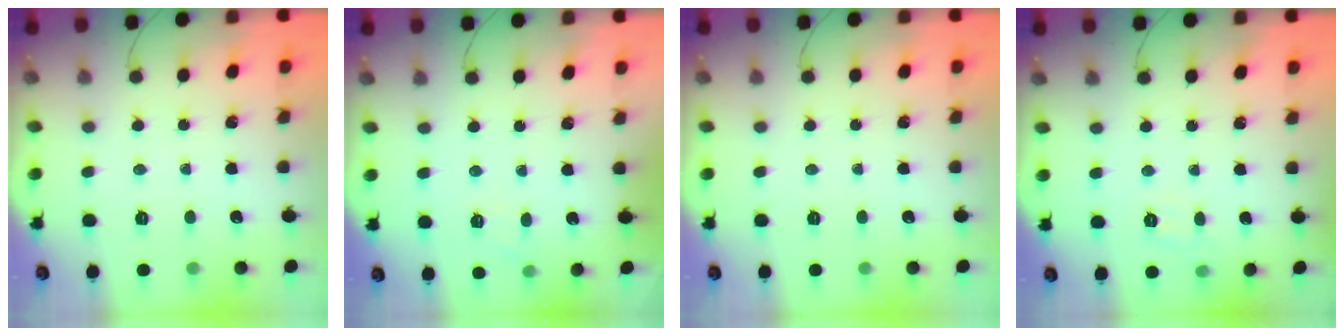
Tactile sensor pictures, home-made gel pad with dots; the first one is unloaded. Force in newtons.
{"total": 4.2, "press": 4.0, "slide": 1.2}
{"total": 0.0}
{"total": 5.5, "press": 5.4, "slide": 1.0}